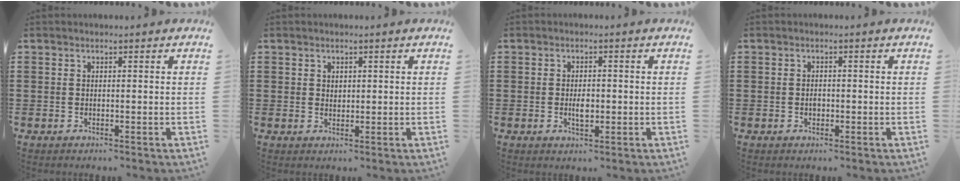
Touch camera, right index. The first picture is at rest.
{"total": 1.2, "force": [0.8, 0.8, 0.3], "torque": [-0.007, 0.003, 0.015]}
{"total": 2.5, "force": [-0.3, 1.2, 2.2], "torque": [-0.040, 0.004, -0.006]}
{"total": 1.0, "force": [-0.1, 0.8, 0.6], "torque": [-0.014, 0.004, -0.003]}